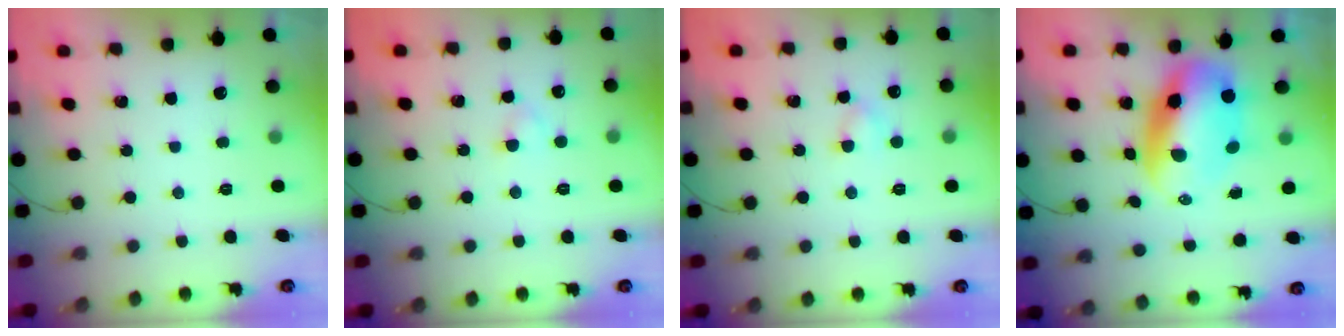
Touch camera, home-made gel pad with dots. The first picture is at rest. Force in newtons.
{"total": 2.1, "press": 1.9, "slide": 1.0}
{"total": 3.1, "press": 2.8, "slide": 1.2}
{"total": 10.9, "press": 10.5, "slide": 2.9}